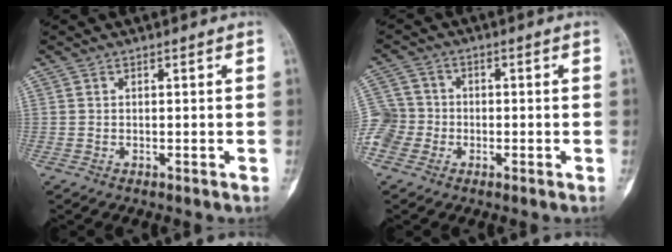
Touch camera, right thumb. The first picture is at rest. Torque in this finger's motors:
{"motor_torque": [-0.27, -0.51, 0.22, -0.18, 0.02]}